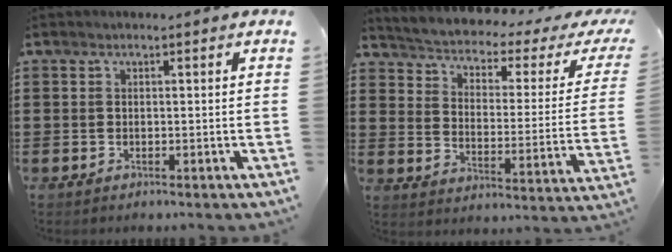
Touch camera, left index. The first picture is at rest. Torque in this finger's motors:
{"motor_torque": [1.95, -0.19, 1.05, 0.06]}